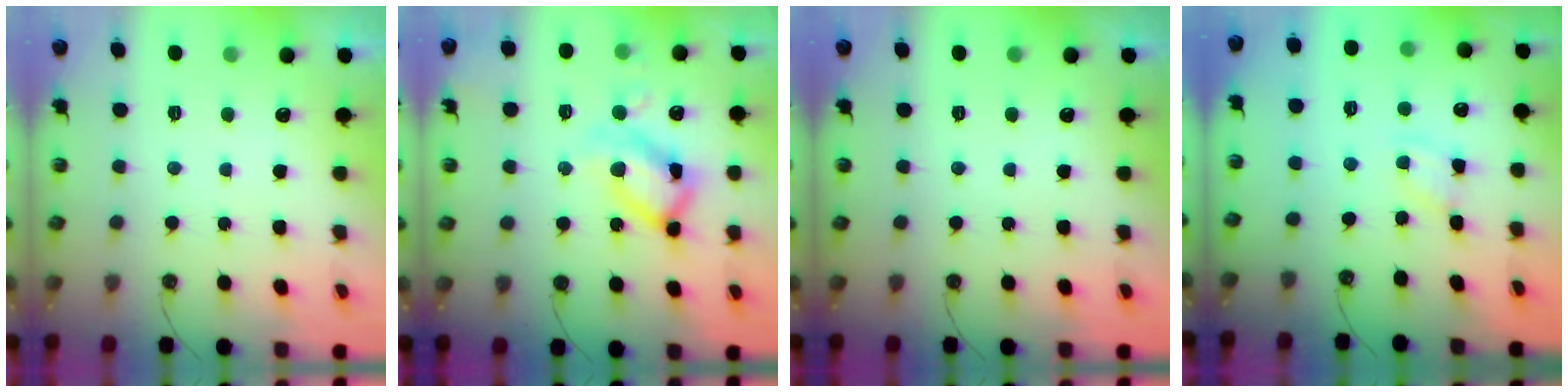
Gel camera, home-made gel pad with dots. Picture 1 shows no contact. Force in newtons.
{"total": 15.2, "press": 15.2, "slide": 1.3}
{"total": 0.0}
{"total": 2.7, "press": 2.7, "slide": 0.4}